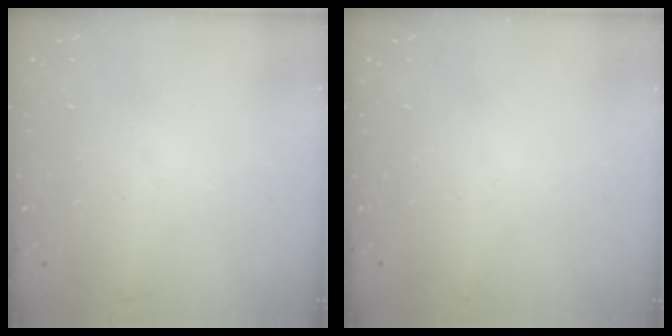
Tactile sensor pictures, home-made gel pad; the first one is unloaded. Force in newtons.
{"total": 0.0}